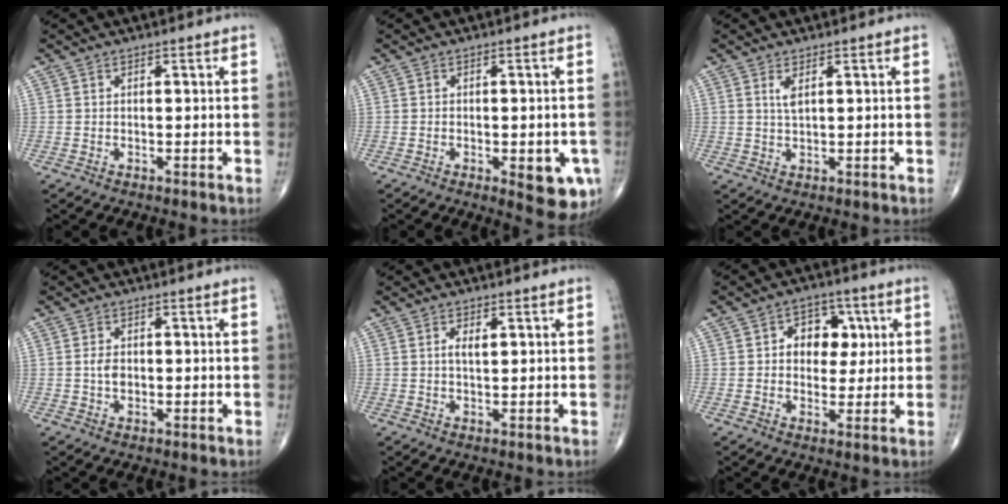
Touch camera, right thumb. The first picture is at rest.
{"total": 8.3, "force": [-2.7, 3.3, 7.2], "torque": [-0.069, -0.004, -0.025]}
{"total": 2.1, "force": [0.9, 0.6, 1.8], "torque": [-0.036, -0.005, 0.021]}
{"total": 2.9, "force": [-0.1, 1.9, 2.2], "torque": [-0.038, 0.002, -0.003]}
{"total": 2.5, "force": [0.7, 1.2, 2.1], "torque": [-0.035, -0.001, 0.011]}
{"total": 8.7, "force": [1.7, 6.5, 5.5], "torque": [-0.021, 0.005, 0.020]}